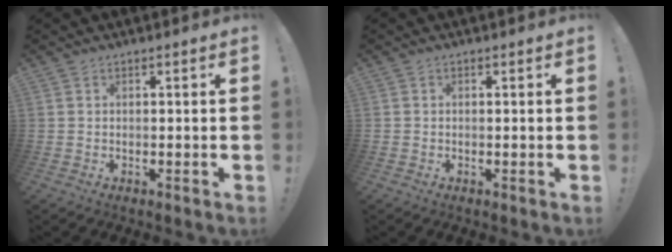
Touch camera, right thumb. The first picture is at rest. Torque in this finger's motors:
{"motor_torque": [-0.12, -0.05, -0.14, -0.12, 0.09]}